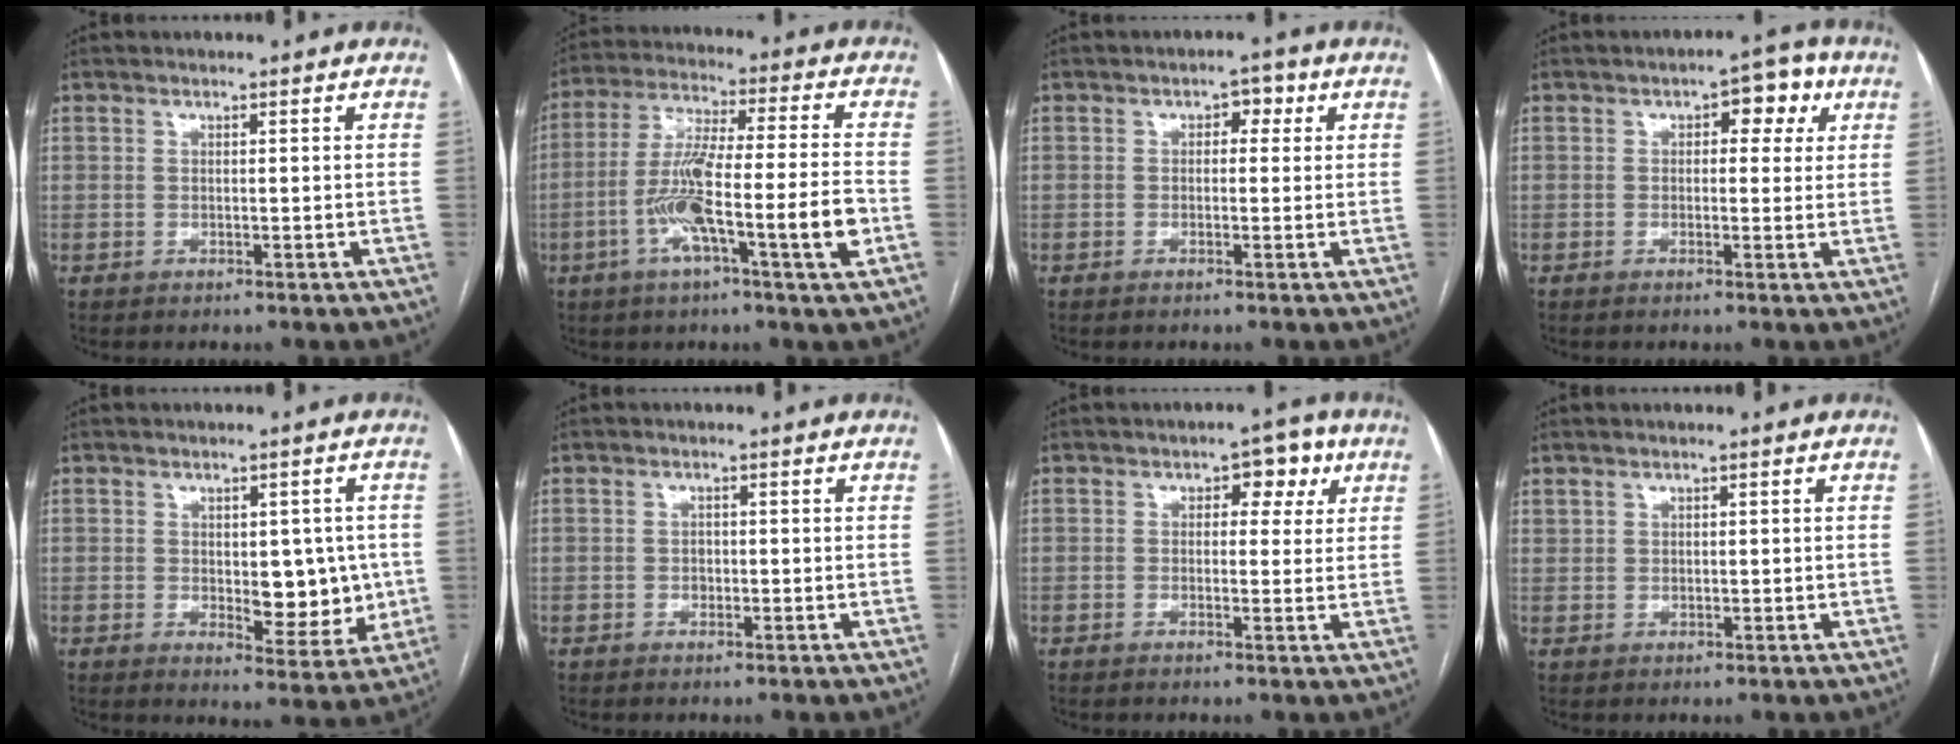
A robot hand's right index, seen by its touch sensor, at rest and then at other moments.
{"total": 14.7, "force": [-4.5, 0.6, 14.0], "torque": [-0.256, 0.002, -0.083]}
{"total": 2.7, "force": [0.6, 1.5, 2.2], "torque": [-0.029, 0.019, 0.005]}
{"total": 5.5, "force": [1.9, 2.7, 4.4], "torque": [-0.053, 0.027, 0.019]}
{"total": 8.6, "force": [-0.2, 4.4, 7.4], "torque": [-0.076, 0.002, 0.009]}
{"total": 1.1, "force": [-0.2, 0.9, 0.6], "torque": [-0.007, 0.003, -0.003]}
{"total": 4.8, "force": [1.7, 2.7, 3.6], "torque": [-0.042, 0.023, 0.017]}
{"total": 1.2, "force": [0.8, 0.9, 0.3], "torque": [0.001, 0.001, 0.016]}